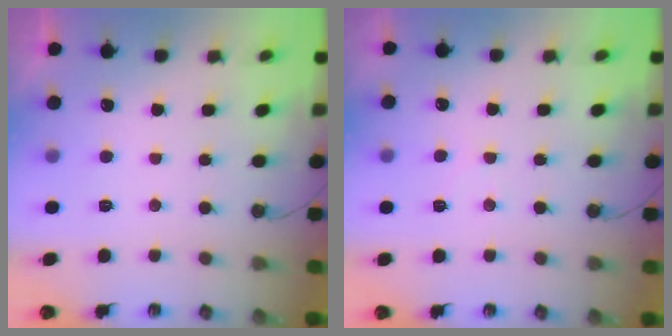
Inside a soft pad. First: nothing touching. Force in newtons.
{"total": 4.5, "press": 4.4, "slide": 0.6}